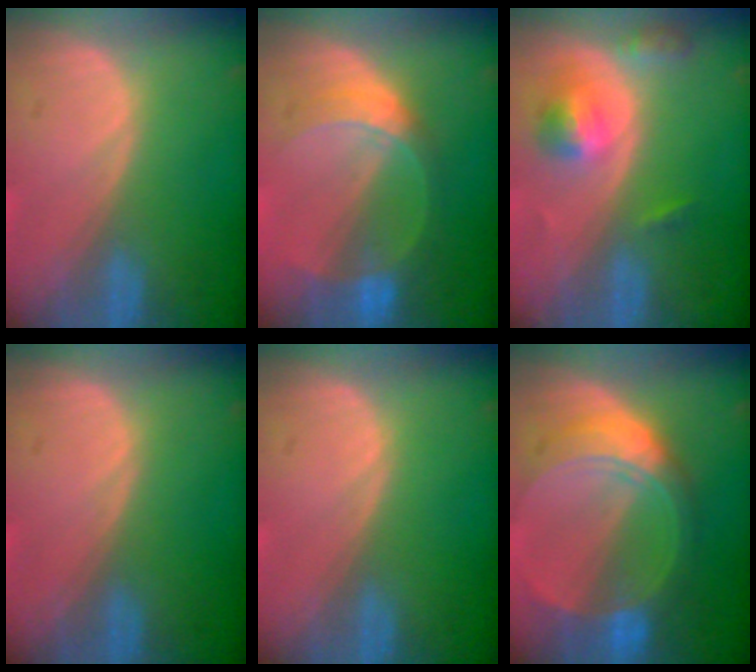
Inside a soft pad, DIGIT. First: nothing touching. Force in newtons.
{"total": 6.8, "press": 6.0, "slide": 3.2}
{"total": 5.1, "press": 4.7, "slide": 1.9}
{"total": 0.0}
{"total": 0.0}
{"total": 8.6, "press": 8.6, "slide": 0.7}